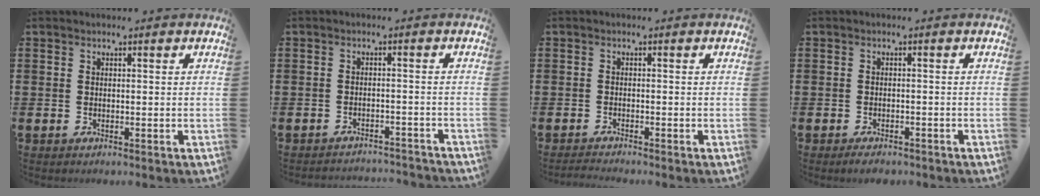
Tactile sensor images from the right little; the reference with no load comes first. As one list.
[{"total": 1.9, "force": [-1.9, -0.1, -0.1], "torque": [-0.004, 0.004, -0.041]}, {"total": 1.0, "force": [-0.9, -0.1, 0.3], "torque": [-0.005, -0.001, -0.019]}, {"total": 1.3, "force": [-1.1, 0.3, 0.5], "torque": [-0.011, 0.001, -0.023]}]